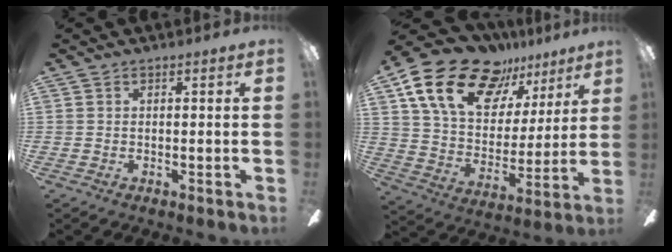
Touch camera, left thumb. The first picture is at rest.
{"total": 22.0, "force": [14.2, 12.3, 11.4], "torque": [-0.201, -0.076, 0.258]}